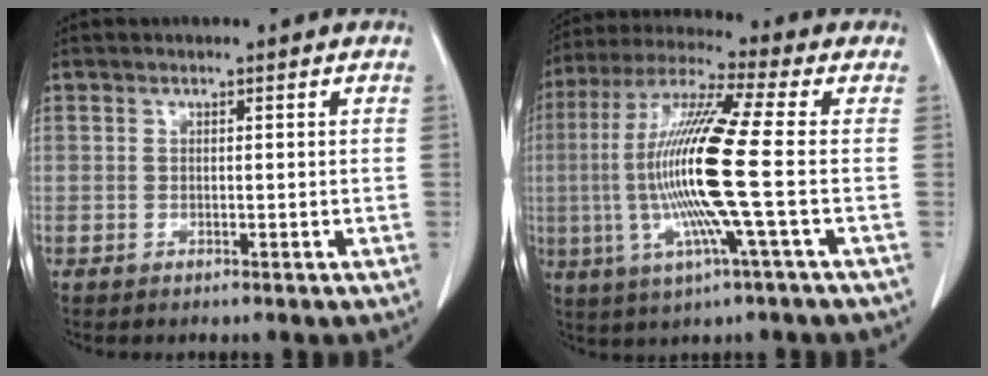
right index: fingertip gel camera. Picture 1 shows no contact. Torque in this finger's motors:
{"motor_torque": [2.14, 0.00, 1.05, 0.21]}